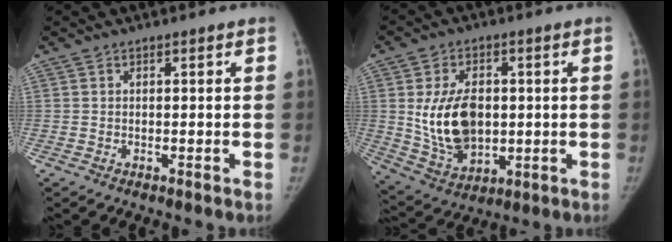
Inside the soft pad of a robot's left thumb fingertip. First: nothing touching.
{"total": 13.8, "force": [0.9, 9.1, 10.4], "torque": [-0.158, -0.013, 0.032]}